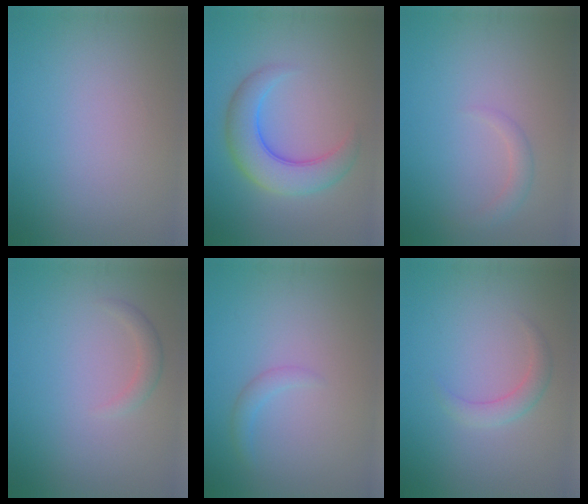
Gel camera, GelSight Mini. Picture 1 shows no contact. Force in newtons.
{"total": 6.0, "press": 6.0, "slide": 0.1}
{"total": 1.3, "press": 1.3, "slide": 0.1}
{"total": 1.2, "press": 1.2, "slide": 0.0}
{"total": 1.2, "press": 1.2, "slide": 0.1}
{"total": 1.8, "press": 1.8, "slide": 0.0}